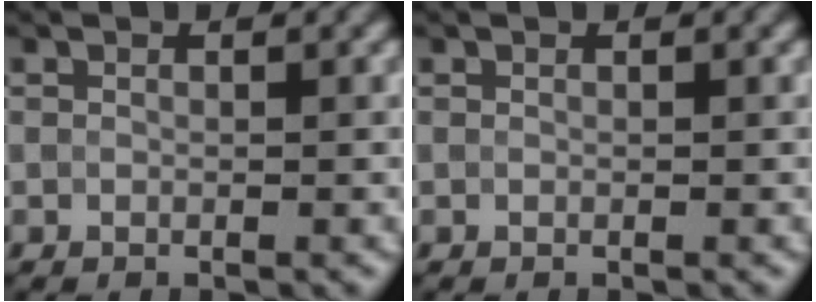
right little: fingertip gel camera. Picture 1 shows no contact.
{"total": 0.0}